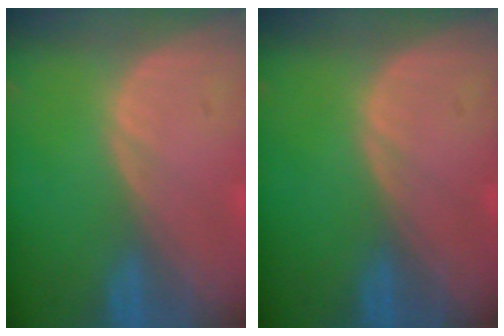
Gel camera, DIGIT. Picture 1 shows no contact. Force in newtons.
{"total": 0.0}